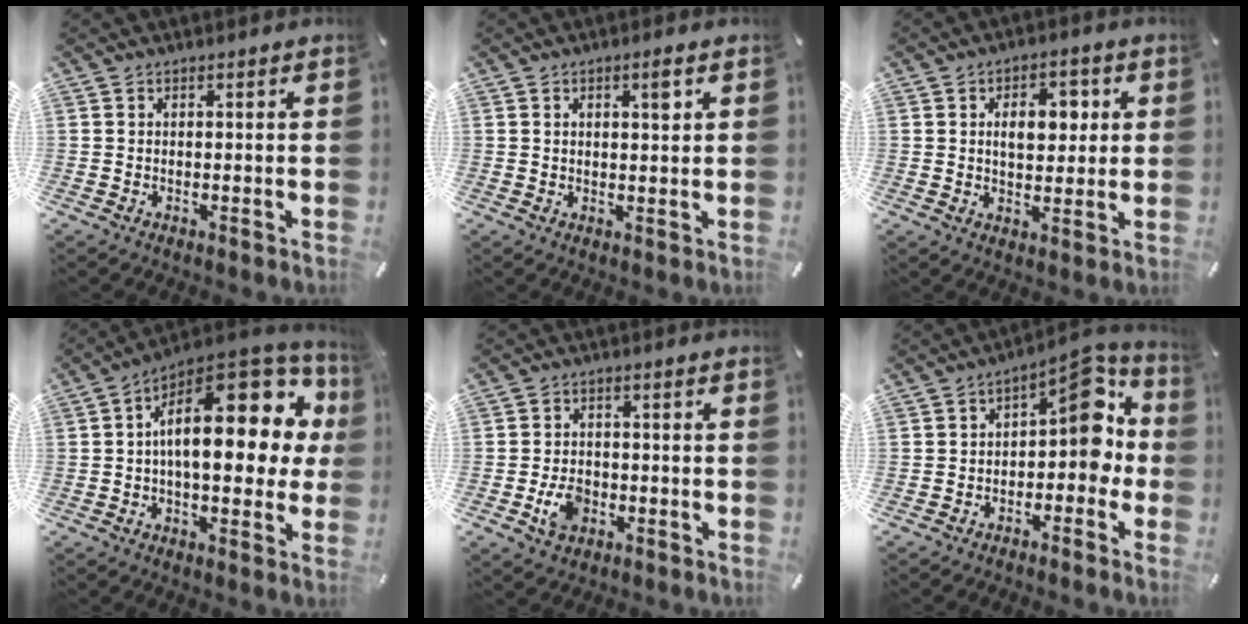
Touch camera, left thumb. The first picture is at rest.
{"total": 3.3, "force": [1.3, 1.2, 2.8], "torque": [-0.042, -0.002, 0.017]}
{"total": 7.9, "force": [1.8, 5.1, 5.7], "torque": [-0.083, 0.000, 0.022]}
{"total": 24.0, "force": [5.1, 12.2, 20.0], "torque": [-0.279, -0.035, 0.090]}
{"total": 6.1, "force": [-2.1, 4.5, 3.5], "torque": [-0.068, 0.003, -0.039]}
{"total": 10.5, "force": [2.8, 5.8, 8.3], "torque": [-0.102, -0.027, 0.045]}